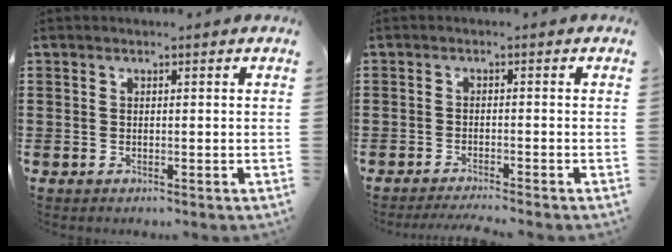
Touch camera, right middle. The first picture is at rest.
{"total": 1.7, "force": [-1.6, -0.2, 0.5], "torque": [-0.008, 0.000, -0.030]}